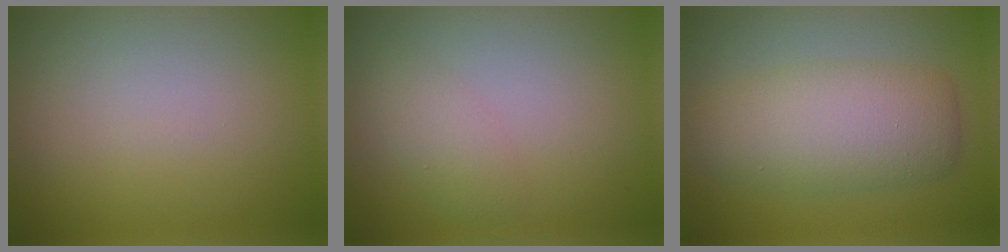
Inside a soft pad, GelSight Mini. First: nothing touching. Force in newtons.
{"total": 1.9, "press": 1.9, "slide": 0.1}
{"total": 5.8, "press": 5.8, "slide": 0.2}